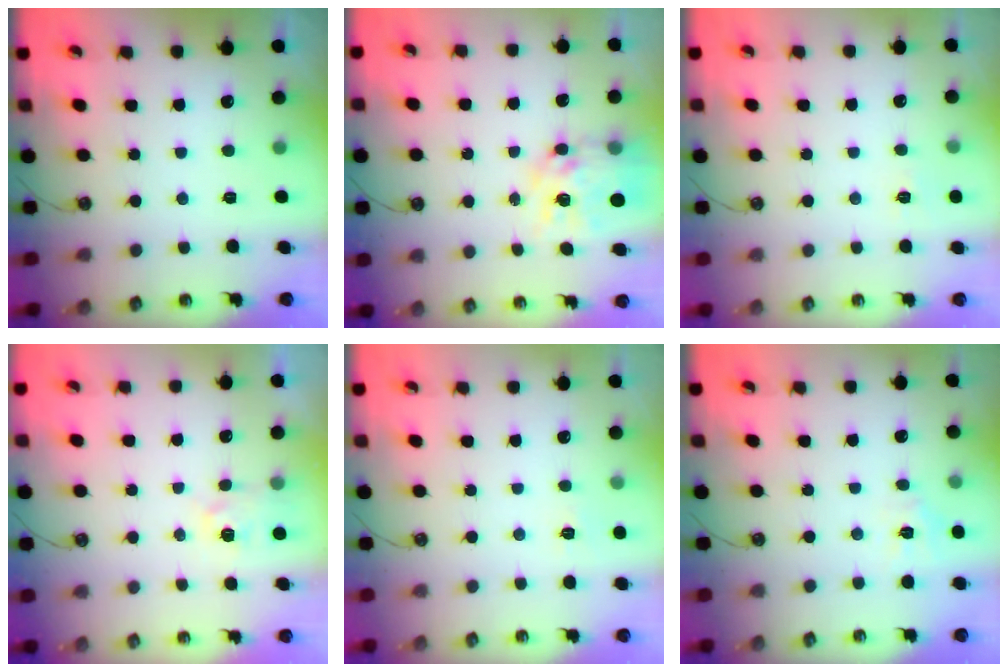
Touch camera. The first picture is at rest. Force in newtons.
{"total": 15.1, "press": 15.0, "slide": 1.4}
{"total": 6.0, "press": 6.0, "slide": 0.7}
{"total": 3.7, "press": 3.7, "slide": 0.5}
{"total": 6.0, "press": 6.0, "slide": 0.7}
{"total": 5.5, "press": 5.5, "slide": 0.5}